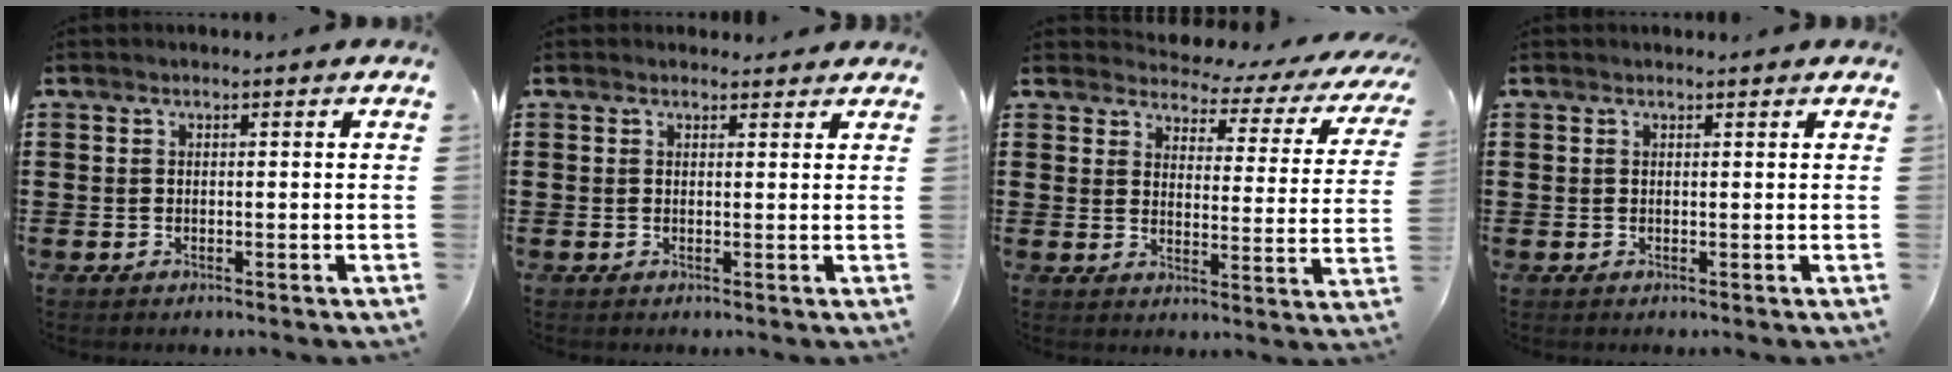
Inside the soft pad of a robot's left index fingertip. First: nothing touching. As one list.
[{"total": 1.4, "force": [1.2, 0.8, 0.0], "torque": [0.004, 0.001, 0.022]}, {"total": 2.8, "force": [2.5, 1.0, 0.7], "torque": [-0.034, -0.022, 0.034]}, {"total": 0.6, "force": [0.5, 0.4, 0.0], "torque": [-0.002, 0.002, 0.010]}]